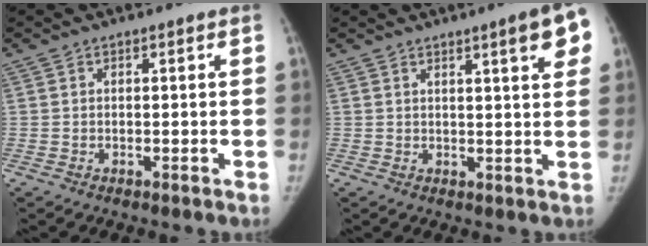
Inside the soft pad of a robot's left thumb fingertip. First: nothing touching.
{"total": 7.5, "force": [3.7, 1.2, 6.4], "torque": [-0.070, -0.011, 0.044]}